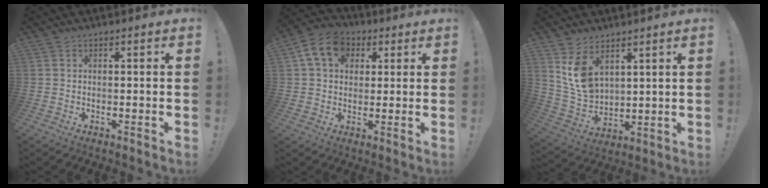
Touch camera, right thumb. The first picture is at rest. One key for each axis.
{"total": 12.2, "fx": 4.3, "fy": 9.4, "fz": 6.4, "tx": -0.101, "ty": 0.000, "tz": 0.086}
{"total": 10.0, "fx": 5.7, "fy": 6.5, "fz": 5.1, "tx": -0.100, "ty": -0.040, "tz": 0.113}